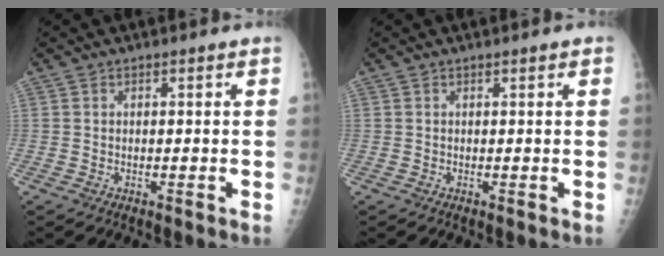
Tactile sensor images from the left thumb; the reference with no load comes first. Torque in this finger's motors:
{"motor_torque": [-0.49, -0.30, -0.45, -0.09, 0.01]}